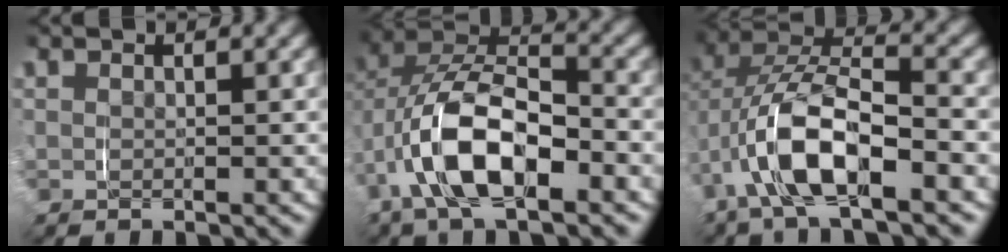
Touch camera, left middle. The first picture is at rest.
{"total": 7.6, "force": [-1.9, 4.7, 5.6], "torque": [-0.120, -0.003, -0.047]}
{"total": 5.7, "force": [-1.9, 2.7, 4.7], "torque": [-0.107, 0.002, -0.044]}